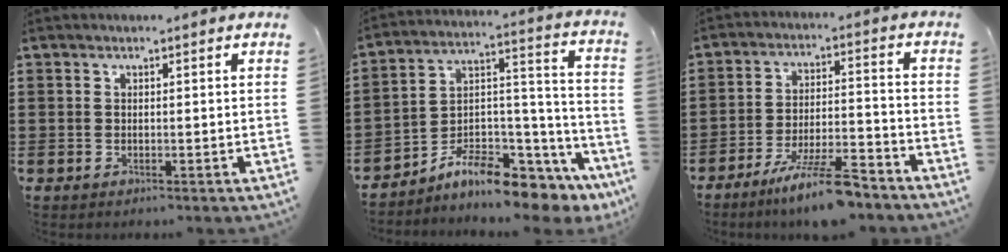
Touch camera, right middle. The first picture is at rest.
{"total": 8.8, "force": [-7.8, 2.2, 3.6], "torque": [-0.064, 0.005, -0.149]}
{"total": 9.4, "force": [-7.5, 1.0, 5.6], "torque": [-0.103, 0.005, -0.139]}